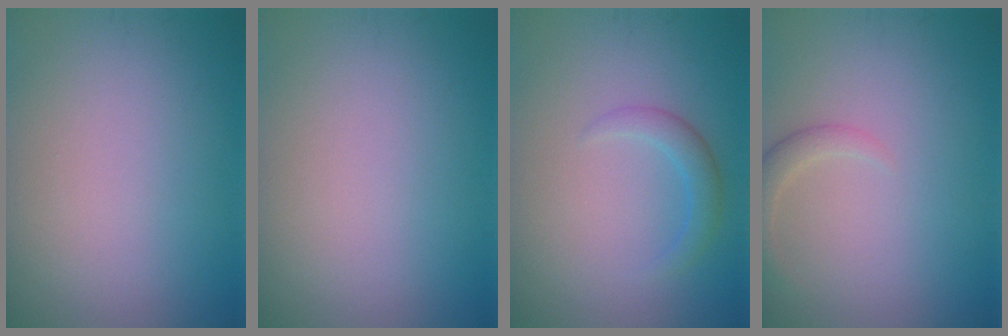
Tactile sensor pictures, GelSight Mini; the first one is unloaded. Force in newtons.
{"total": 0.0}
{"total": 1.9, "press": 1.9, "slide": 0.1}
{"total": 1.9, "press": 1.9, "slide": 0.2}